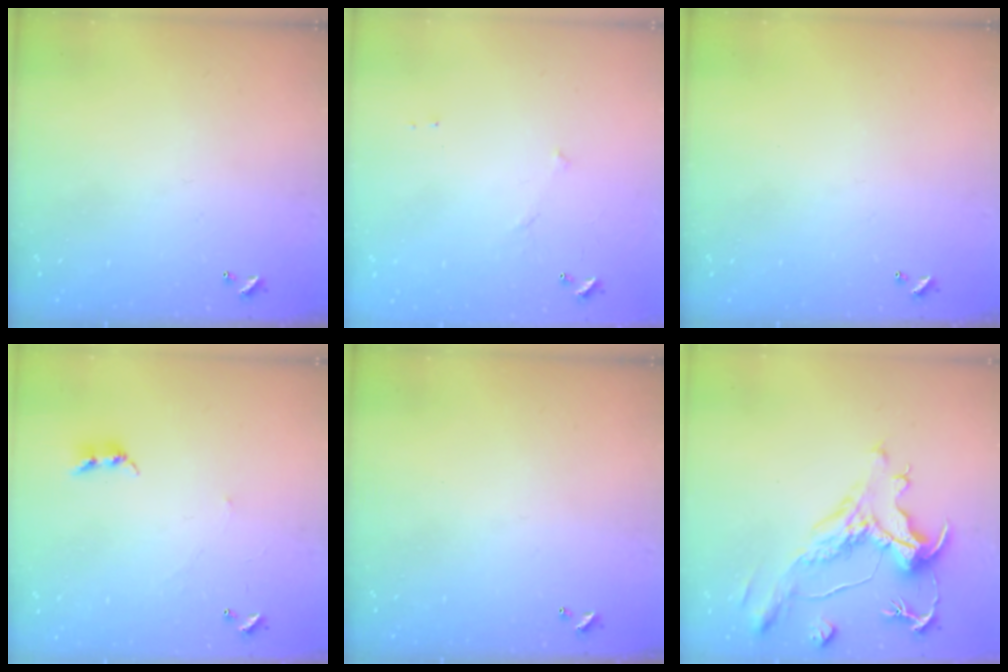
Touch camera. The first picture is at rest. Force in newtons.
{"total": 7.6, "press": 7.5, "slide": 0.6}
{"total": 0.0}
{"total": 2.4, "press": 2.4, "slide": 0.2}
{"total": 0.0}
{"total": 1.9, "press": 0.9, "slide": 1.7}